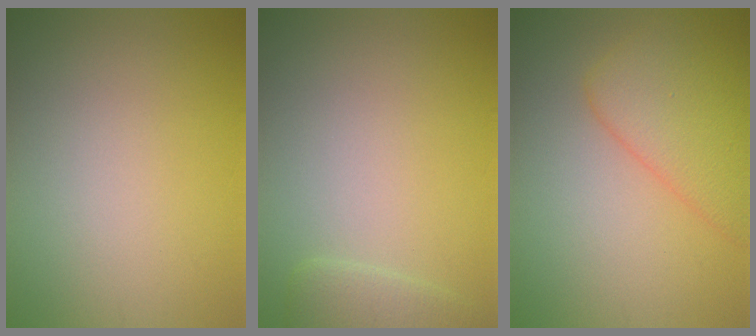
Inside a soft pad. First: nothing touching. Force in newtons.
{"total": 2.1, "press": 2.1, "slide": 0.2}
{"total": 5.5, "press": 5.5, "slide": 0.3}